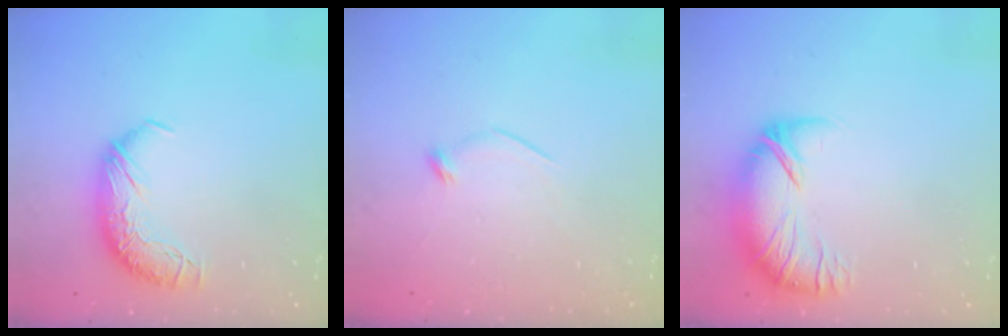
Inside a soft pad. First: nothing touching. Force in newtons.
{"total": 7.9, "press": 7.9, "slide": 0.9}
{"total": 2.6, "press": 1.0, "slide": 2.4}